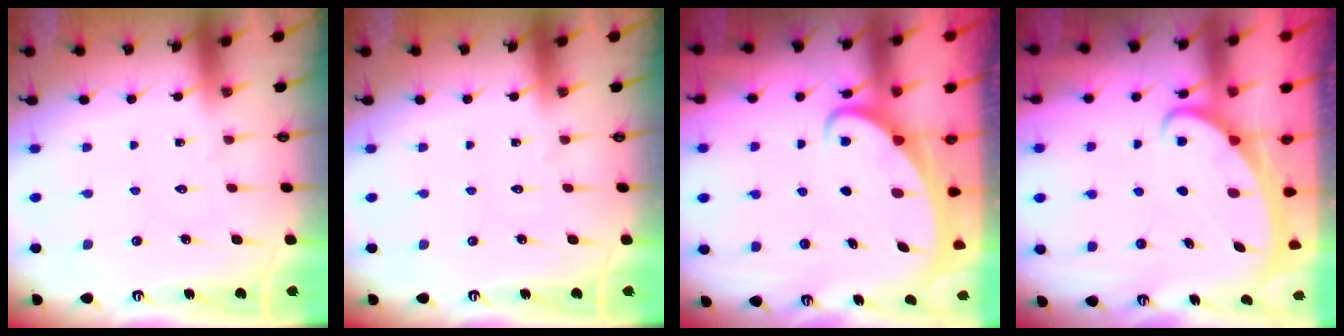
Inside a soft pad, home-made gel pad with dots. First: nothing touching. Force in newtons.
{"total": 0.0}
{"total": 2.7, "press": 2.7, "slide": 0.3}
{"total": 2.1, "press": 2.1, "slide": 0.3}